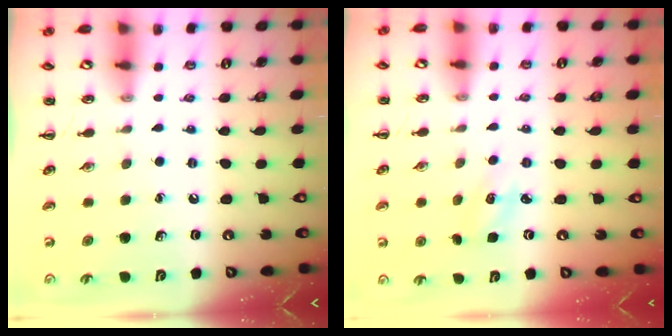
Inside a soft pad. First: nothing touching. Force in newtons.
{"total": 1.6, "press": 1.5, "slide": 0.5}